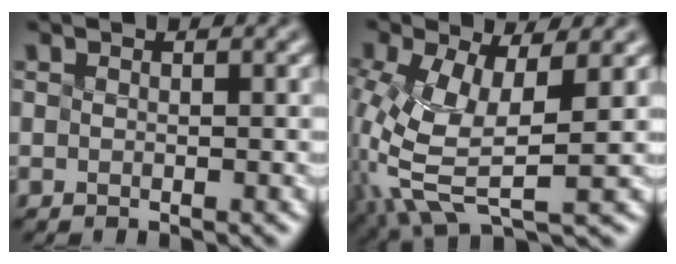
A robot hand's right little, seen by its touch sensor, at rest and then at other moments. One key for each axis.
{"total": 5.4, "fx": -2.2, "fy": 1.5, "fz": 4.7, "tx": -0.145, "ty": -0.026, "tz": -0.009}